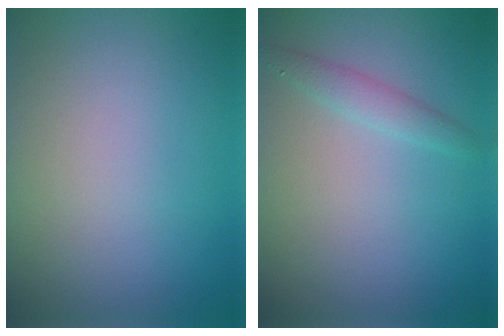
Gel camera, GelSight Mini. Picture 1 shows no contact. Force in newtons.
{"total": 1.5, "press": 1.5, "slide": 0.1}